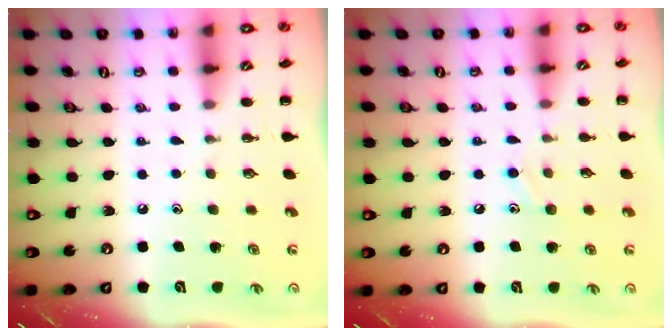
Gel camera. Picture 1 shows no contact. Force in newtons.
{"total": 7.0, "press": 6.7, "slide": 1.9}